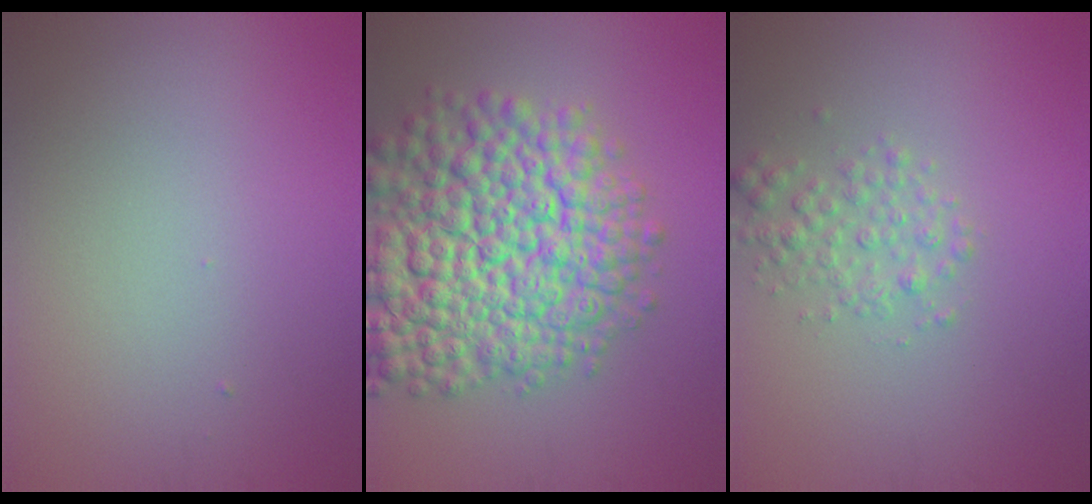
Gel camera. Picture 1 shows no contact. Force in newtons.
{"total": 12.7, "press": 12.7, "slide": 0.5}
{"total": 2.2, "press": 2.2, "slide": 0.1}